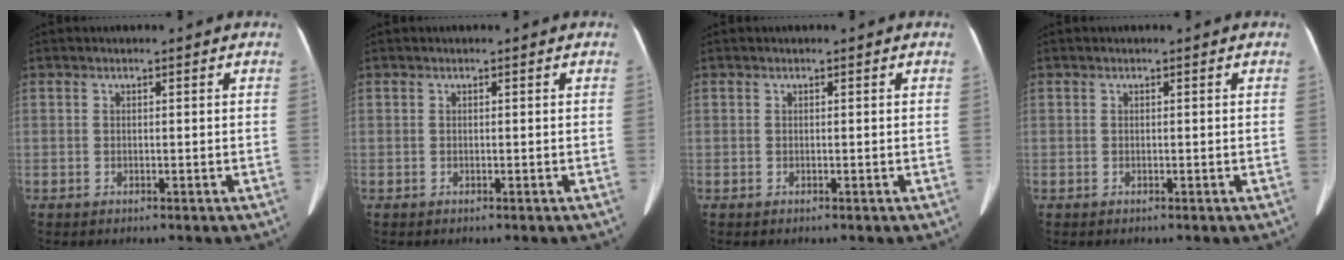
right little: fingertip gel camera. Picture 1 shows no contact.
{"total": 0.0}
{"total": 0.0}
{"total": 0.0}